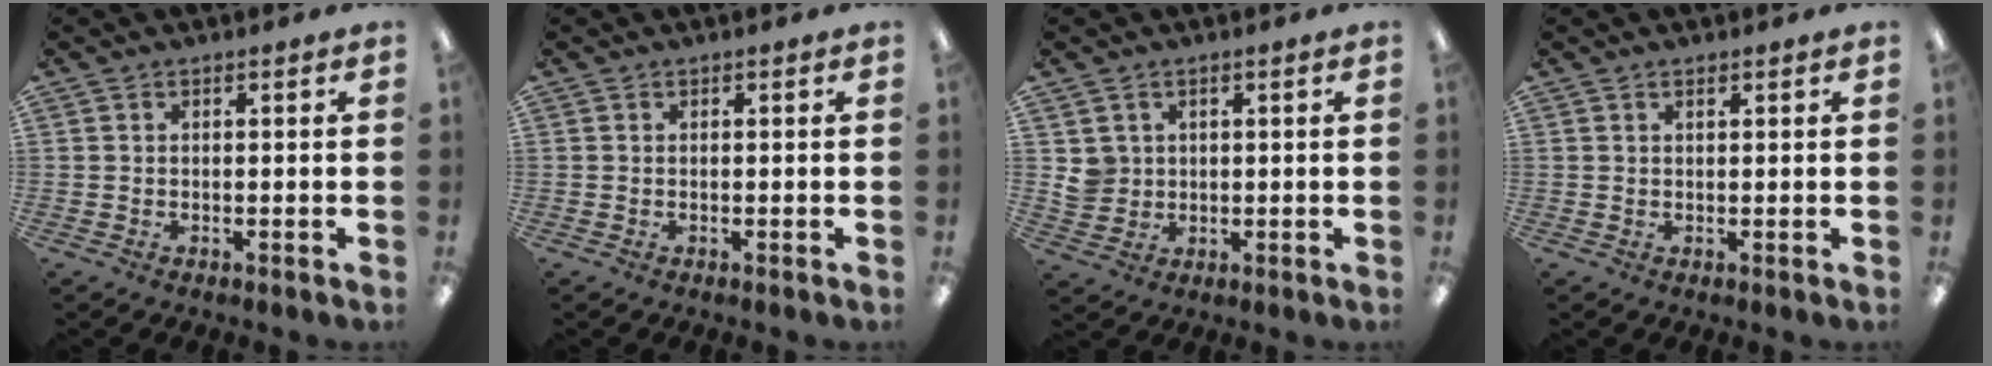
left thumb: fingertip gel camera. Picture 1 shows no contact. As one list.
[{"total": 0.0}, {"total": 4.2, "force": [1.5, 3.9, 0.7], "torque": [-0.016, 0.004, 0.028]}, {"total": 0.8, "force": [0.6, 0.2, 0.5], "torque": [-0.011, 0.001, 0.011]}]